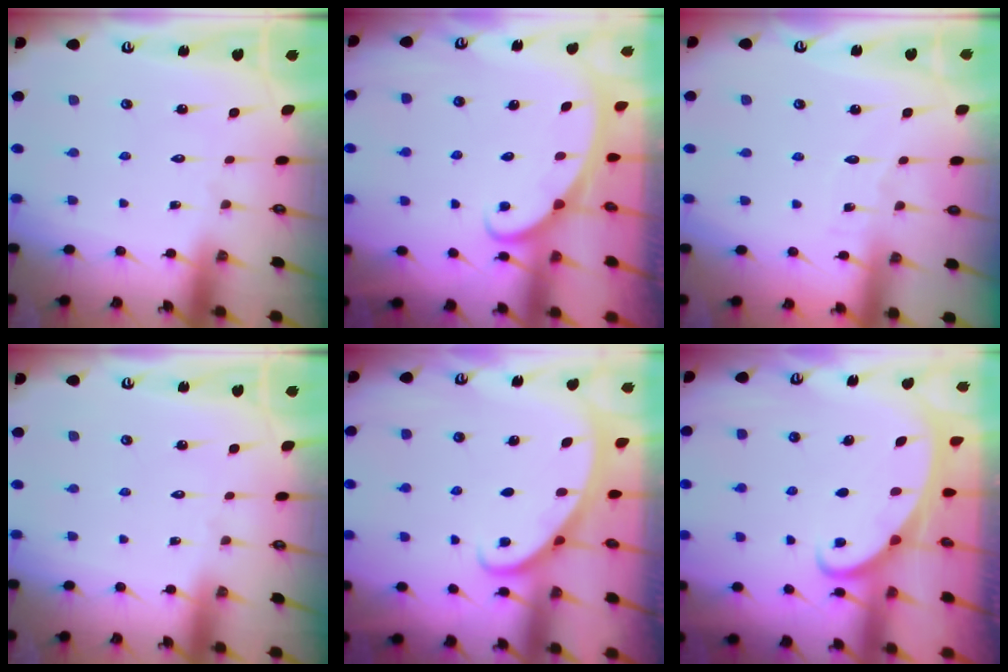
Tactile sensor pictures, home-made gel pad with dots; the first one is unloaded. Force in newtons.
{"total": 2.6, "press": 2.6, "slide": 0.3}
{"total": 3.9, "press": 3.8, "slide": 0.5}
{"total": 0.0}
{"total": 1.8, "press": 1.8, "slide": 0.1}
{"total": 2.2, "press": 2.2, "slide": 0.3}